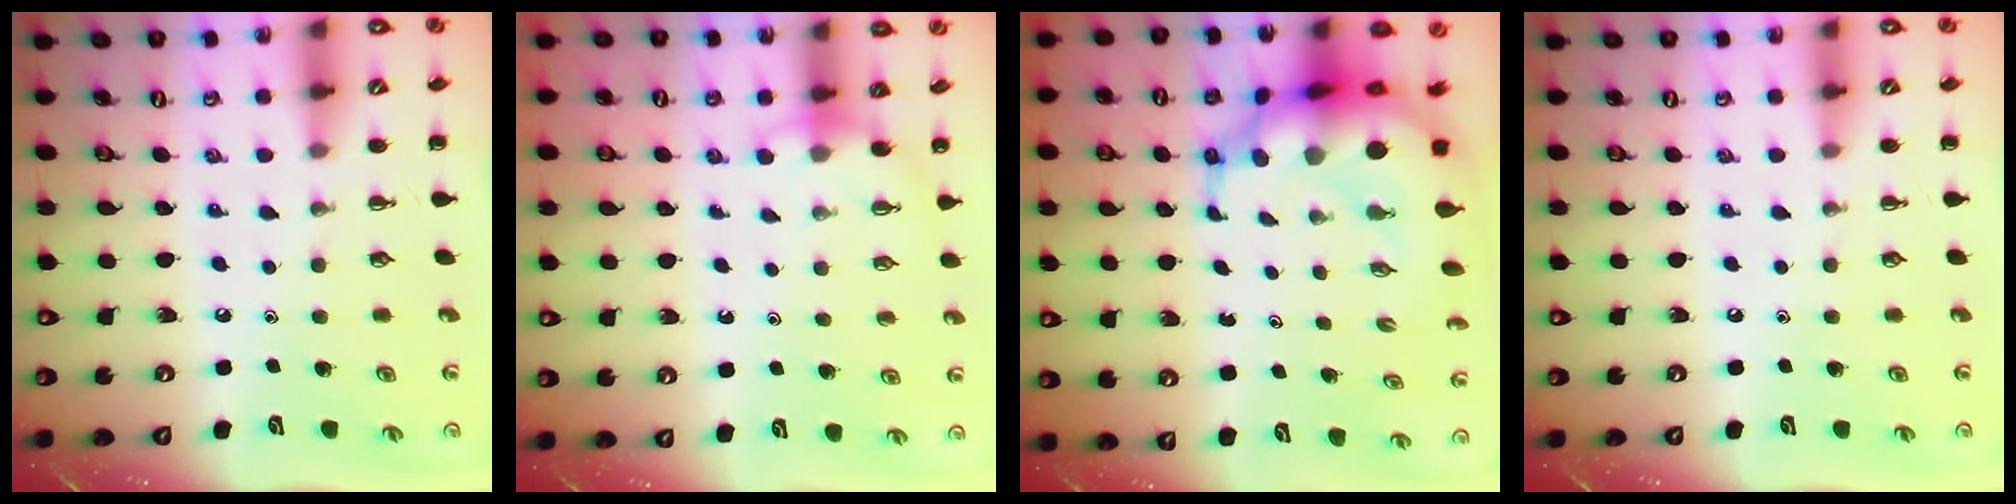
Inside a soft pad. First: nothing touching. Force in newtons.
{"total": 4.2, "press": 4.0, "slide": 1.3}
{"total": 12.4, "press": 12.0, "slide": 3.3}
{"total": 0.0}